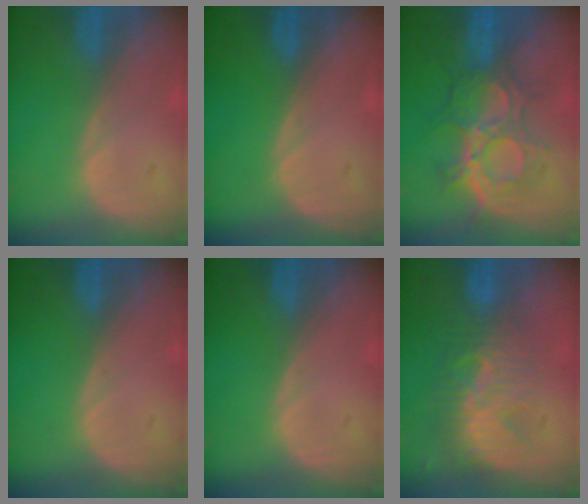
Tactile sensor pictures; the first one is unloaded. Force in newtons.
{"total": 0.0}
{"total": 8.9, "press": 8.9, "slide": 0.3}
{"total": 0.0}
{"total": 0.0}
{"total": 8.9, "press": 7.6, "slide": 4.6}